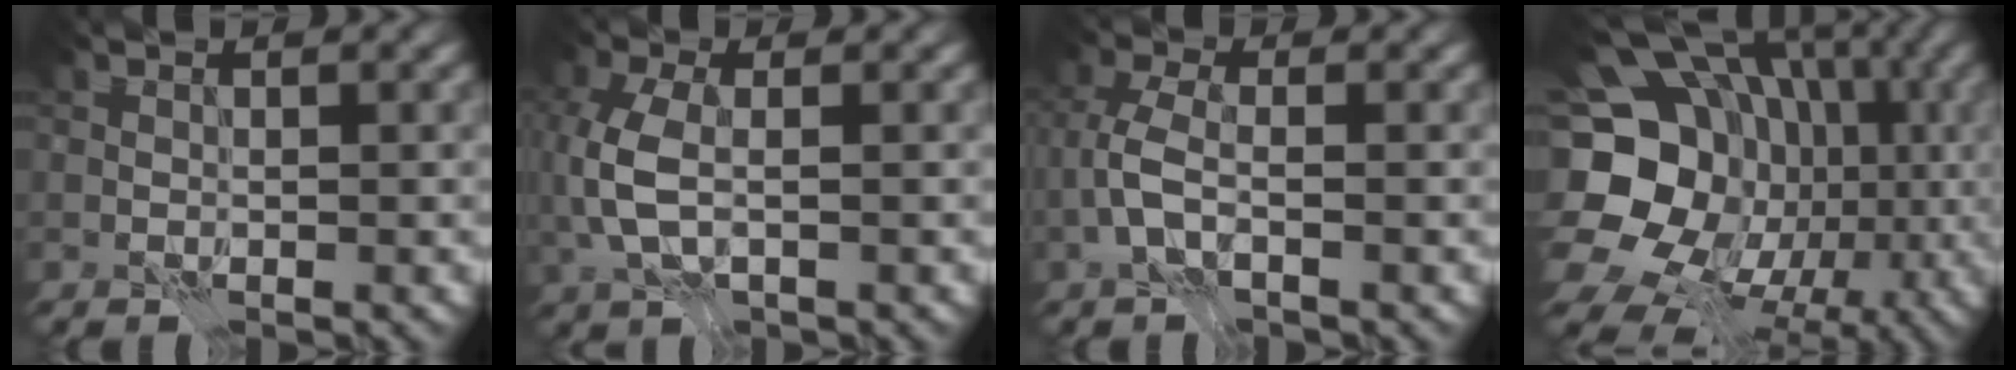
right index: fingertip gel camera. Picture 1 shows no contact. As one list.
[{"total": 5.4, "force": [-0.6, 3.3, 4.3], "torque": [-0.115, -0.001, -0.014]}, {"total": 3.7, "force": [-1.5, 1.7, 2.9], "torque": [-0.073, 0.003, -0.039]}, {"total": 20.7, "force": [-1.9, 18.1, 9.7], "torque": [-0.190, 0.016, -0.050]}]